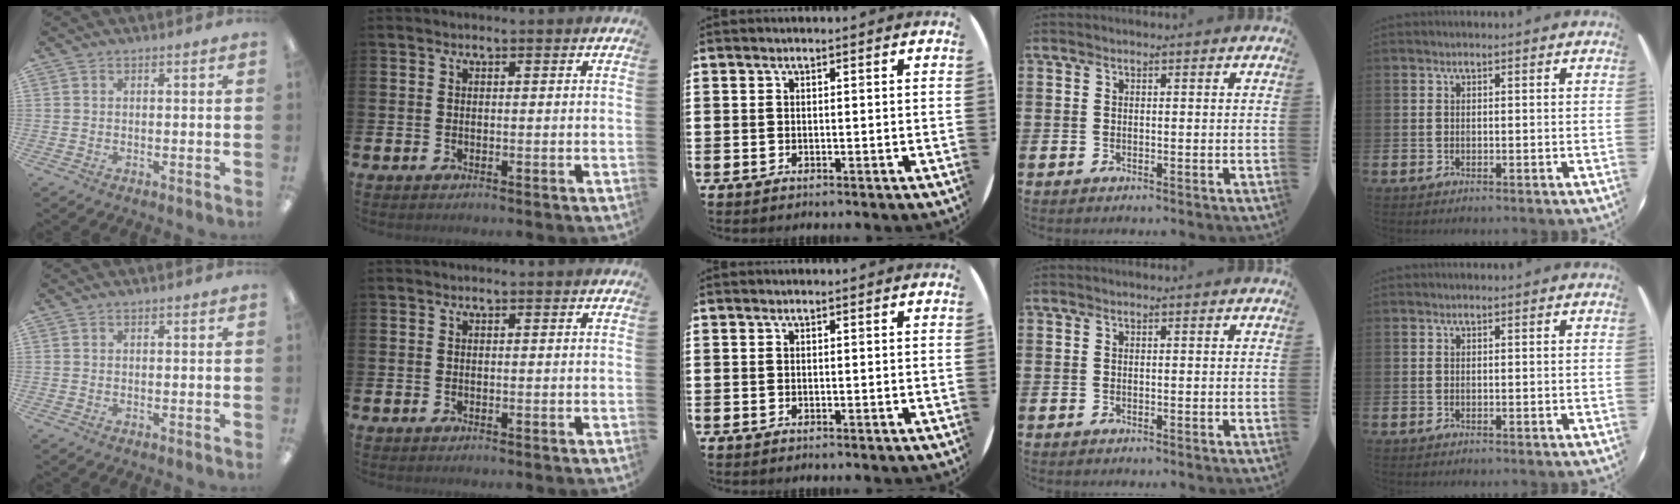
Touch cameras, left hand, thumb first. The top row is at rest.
{}